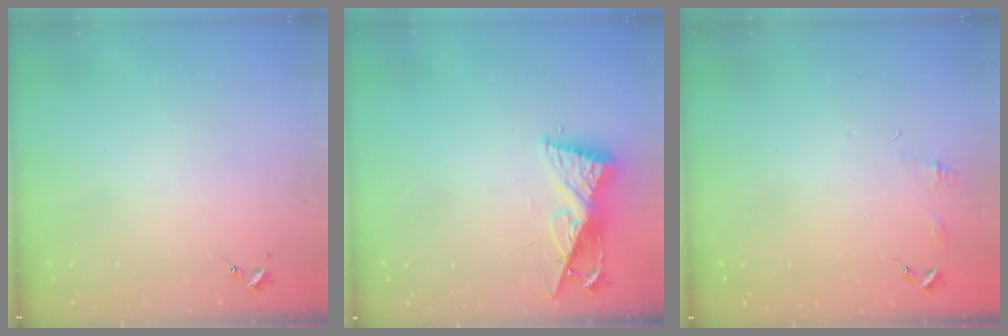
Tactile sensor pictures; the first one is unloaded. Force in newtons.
{"total": 8.7, "press": 8.7, "slide": 0.6}
{"total": 4.5, "press": 4.5, "slide": 0.5}